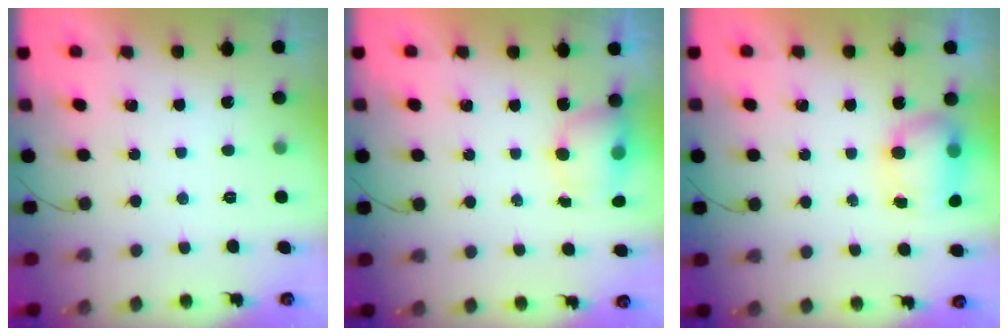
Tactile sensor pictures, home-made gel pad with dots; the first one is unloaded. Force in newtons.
{"total": 6.2, "press": 6.2, "slide": 0.4}
{"total": 7.3, "press": 7.2, "slide": 1.0}